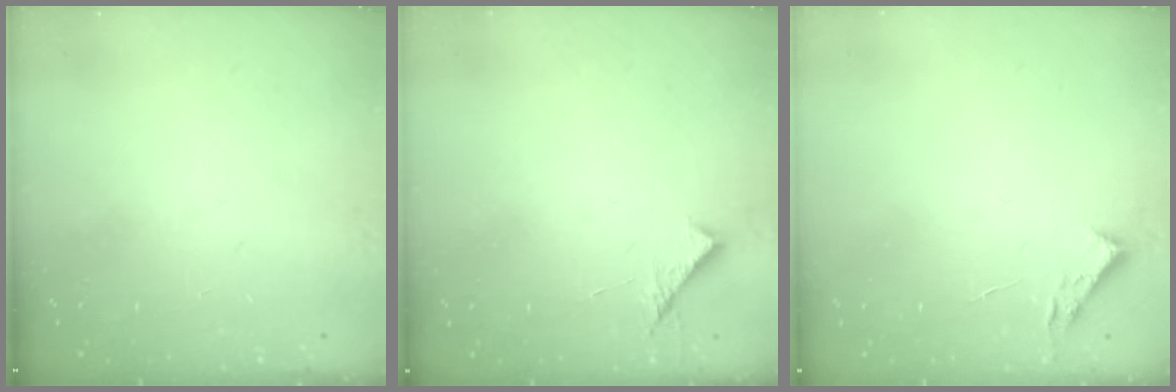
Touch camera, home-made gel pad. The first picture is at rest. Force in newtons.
{"total": 6.9, "press": 6.9, "slide": 0.7}
{"total": 2.7, "press": 2.7, "slide": 0.4}